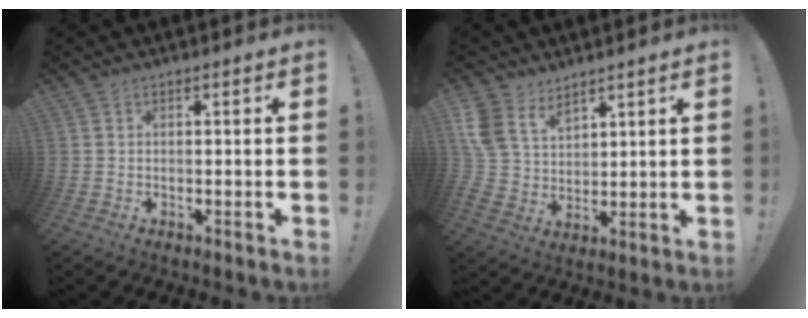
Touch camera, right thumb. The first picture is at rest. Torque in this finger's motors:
{"motor_torque": [0.96, 1.34, 0.11, 0.12, 0.05]}